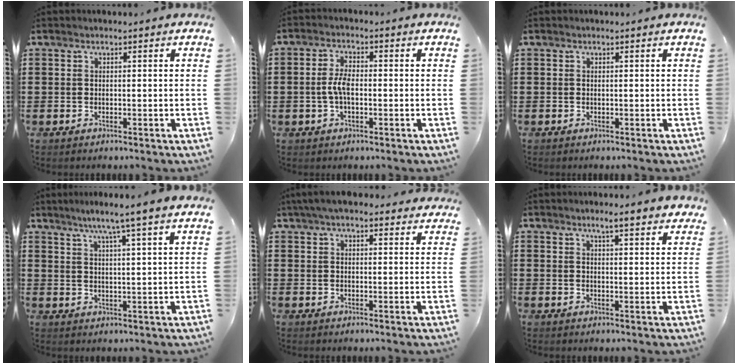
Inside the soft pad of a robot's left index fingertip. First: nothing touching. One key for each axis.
{"total": 4.2, "fx": -0.6, "fy": 1.9, "fz": 3.8, "tx": -0.084, "ty": 0.002, "tz": -0.015}
{"total": 0.0}
{"total": 5.6, "fx": 4.4, "fy": -1.1, "fz": 3.3, "tx": -0.078, "ty": -0.013, "tz": 0.073}
{"total": 4.9, "fx": 4.2, "fy": 1.2, "fz": 2.3, "tx": -0.056, "ty": -0.001, "tz": 0.077}
{"total": 3.9, "fx": 3.2, "fy": 0.2, "fz": 2.2, "tx": -0.050, "ty": 0.000, "tz": 0.056}